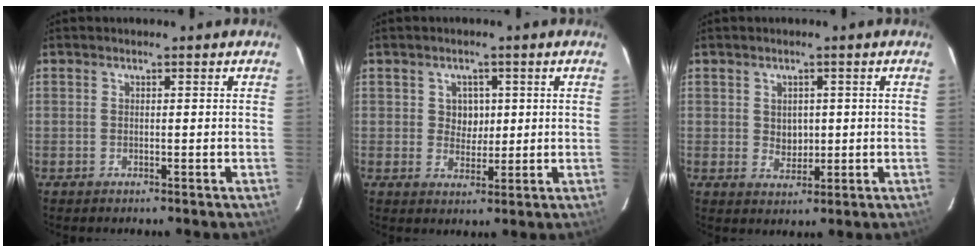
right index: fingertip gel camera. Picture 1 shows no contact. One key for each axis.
{"total": 3.7, "fx": 0.7, "fy": 3.5, "fz": 1.2, "tx": -0.018, "ty": 0.009, "tz": 0.013}
{"total": 3.6, "fx": 0.4, "fy": 3.1, "fz": 1.8, "tx": -0.027, "ty": 0.001, "tz": 0.011}